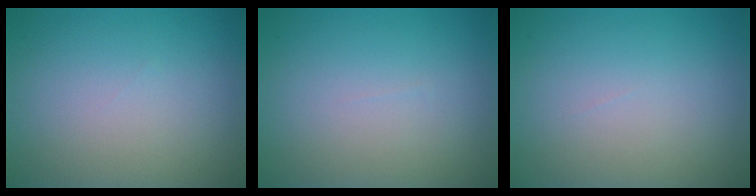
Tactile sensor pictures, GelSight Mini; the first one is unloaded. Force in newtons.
{"total": 0.0}
{"total": 0.0}